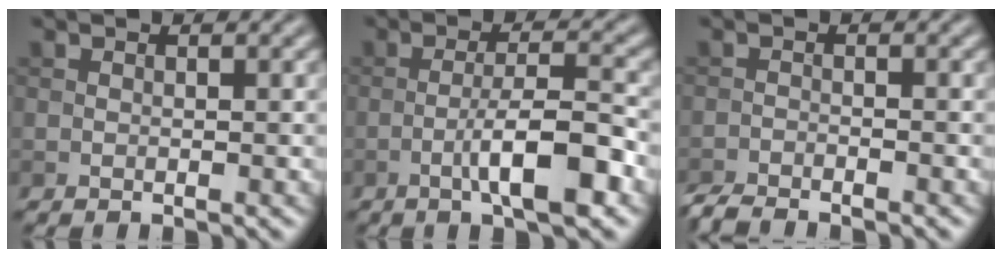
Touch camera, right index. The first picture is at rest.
{"total": 5.9, "force": [-2.4, 1.1, 5.3], "torque": [-0.088, 0.010, -0.040]}
{"total": 2.6, "force": [-2.6, 0.1, 0.7], "torque": [-0.016, -0.006, -0.053]}